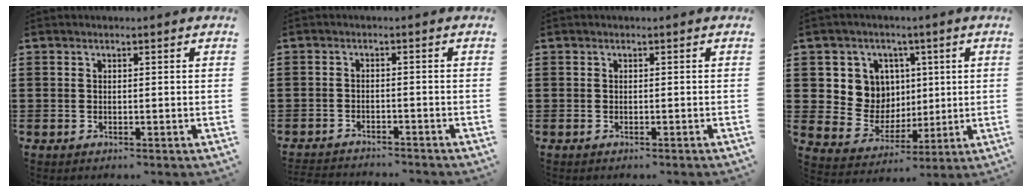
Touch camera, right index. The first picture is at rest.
{"total": 2.2, "force": [-2.2, 0.1, -0.1], "torque": [-0.004, 0.002, -0.048]}
{"total": 0.0}
{"total": 8.5, "force": [2.4, 8.0, 1.4], "torque": [-0.059, -0.011, 0.049]}